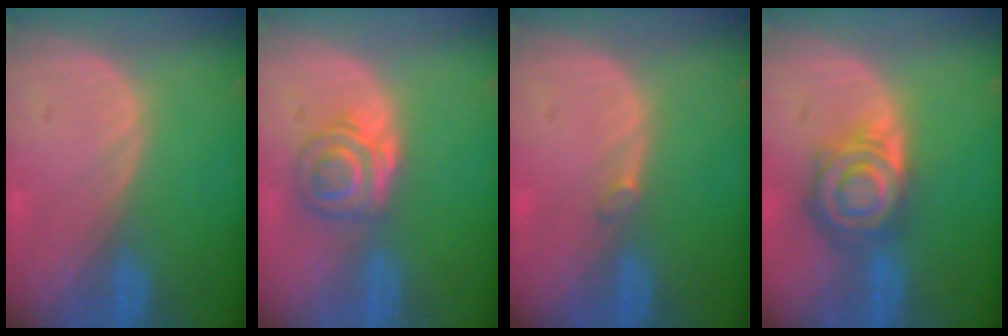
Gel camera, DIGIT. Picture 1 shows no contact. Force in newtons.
{"total": 5.3, "press": 5.0, "slide": 1.7}
{"total": 0.8, "press": 0.8, "slide": 0.2}
{"total": 8.0, "press": 7.1, "slide": 3.6}